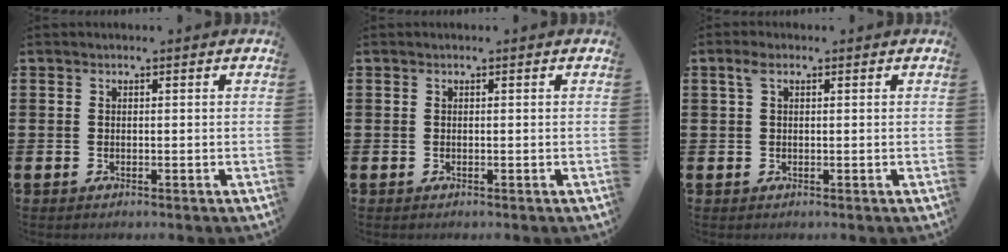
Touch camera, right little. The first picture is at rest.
{"total": 0.0}
{"total": 1.6, "force": [0.6, 0.7, 1.3], "torque": [-0.028, 0.007, 0.009]}